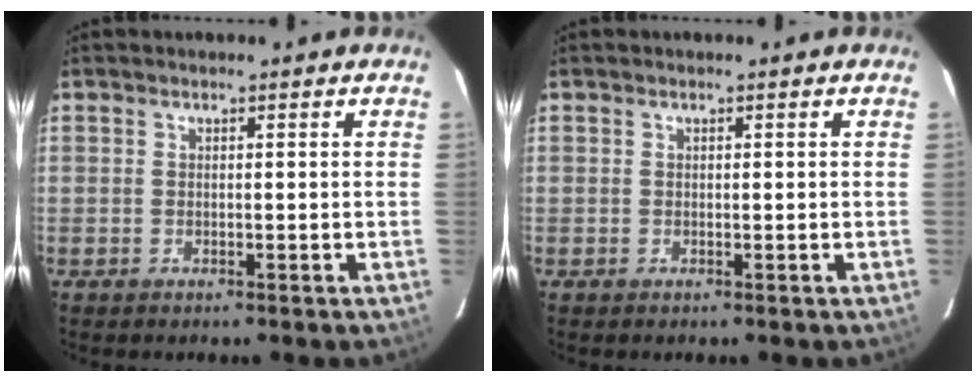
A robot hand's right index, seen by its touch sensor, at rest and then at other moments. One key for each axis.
{"total": 0.0}